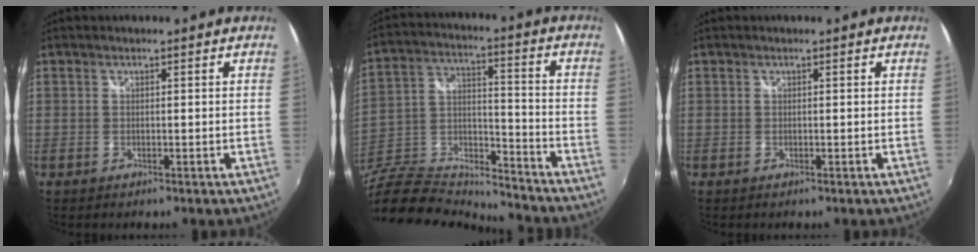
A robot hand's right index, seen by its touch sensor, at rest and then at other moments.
{"total": 17.5, "force": [-15.1, 5.3, 7.1], "torque": [-0.176, 0.002, -0.288]}
{"total": 0.0}